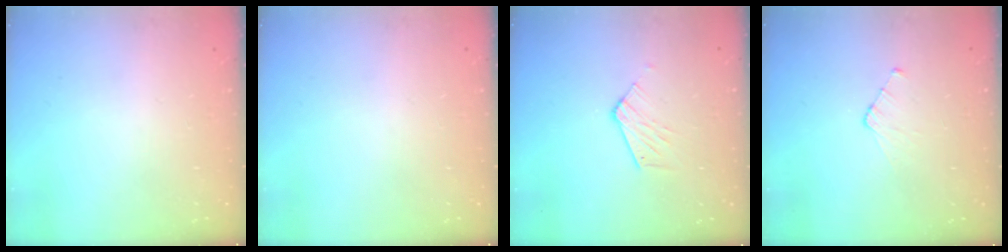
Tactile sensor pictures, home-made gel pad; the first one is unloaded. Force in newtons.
{"total": 0.0}
{"total": 7.0, "press": 7.0, "slide": 0.4}
{"total": 4.1, "press": 4.1, "slide": 0.4}